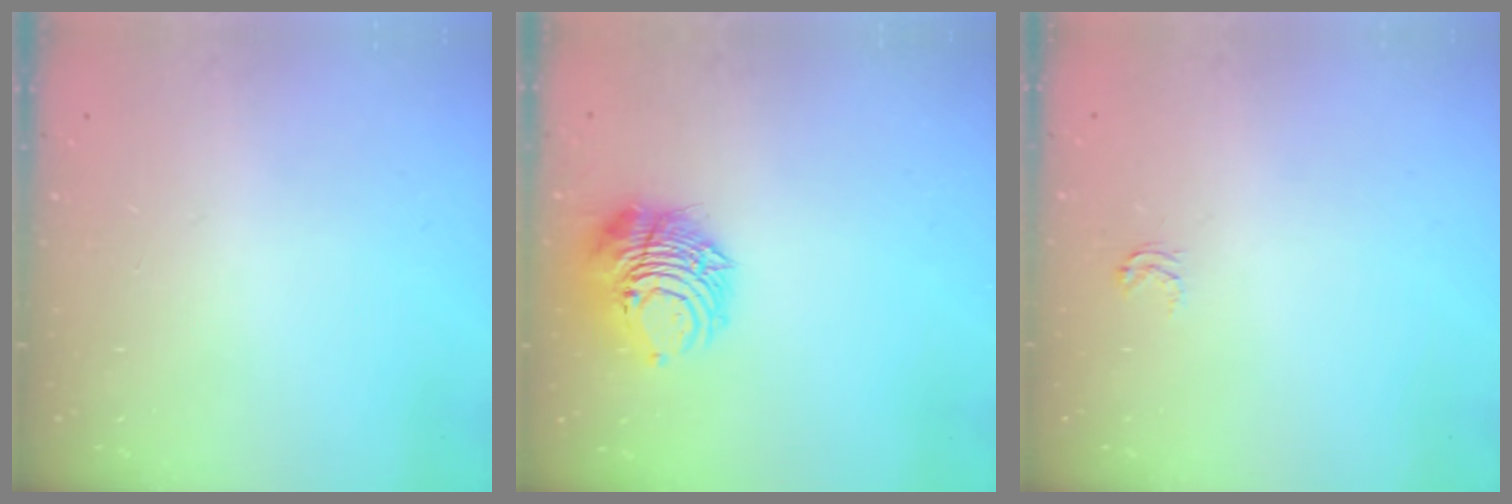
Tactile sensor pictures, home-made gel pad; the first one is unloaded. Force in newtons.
{"total": 9.5, "press": 9.4, "slide": 1.3}
{"total": 2.6, "press": 2.6, "slide": 0.4}